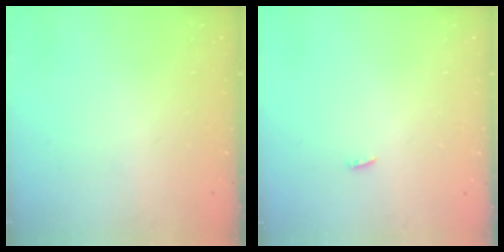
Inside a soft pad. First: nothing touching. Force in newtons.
{"total": 6.6, "press": 2.7, "slide": 6.1}